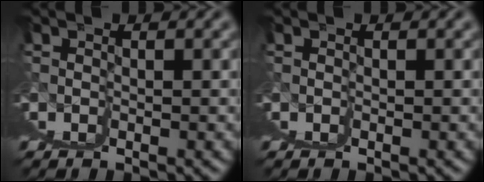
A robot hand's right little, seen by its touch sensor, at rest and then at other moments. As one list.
[{"total": 0.0}]